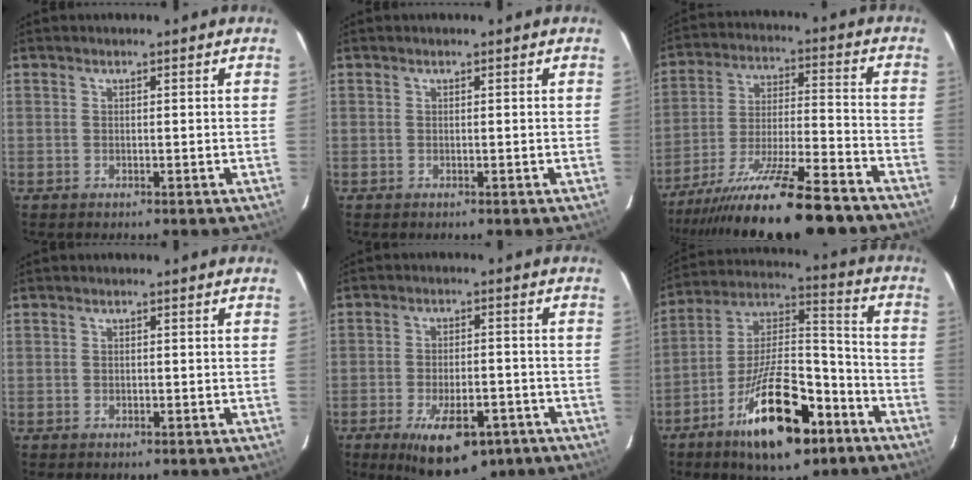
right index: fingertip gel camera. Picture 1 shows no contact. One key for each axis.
{"total": 0.0}
{"total": 22.3, "fx": -18.6, "fy": 2.9, "fz": 12.1, "tx": -0.231, "ty": -0.053, "tz": -0.293}
{"total": 0.6, "fx": -0.1, "fy": 0.6, "fz": 0.1, "tx": 0.001, "ty": 0.000, "tz": 0.000}
{"total": 14.2, "fx": -8.3, "fy": 6.1, "fz": 9.7, "tx": -0.178, "ty": -0.020, "tz": -0.117}
{"total": 21.3, "fx": -11.8, "fy": 8.5, "fz": 15.5, "tx": -0.276, "ty": 0.002, "tz": -0.188}